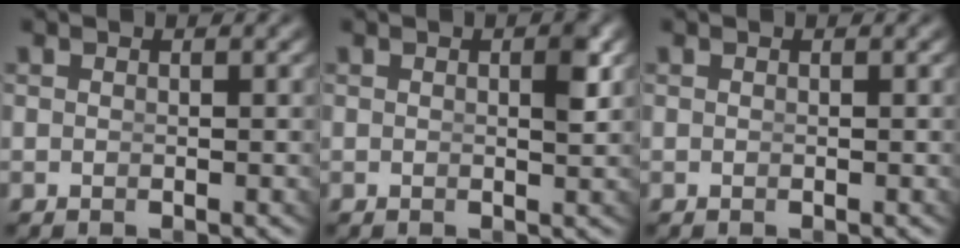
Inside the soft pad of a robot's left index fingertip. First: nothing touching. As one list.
[{"total": 1.3, "force": [0.3, 0.0, 1.3], "torque": [-0.019, -0.005, 0.005]}, {"total": 0.0}]